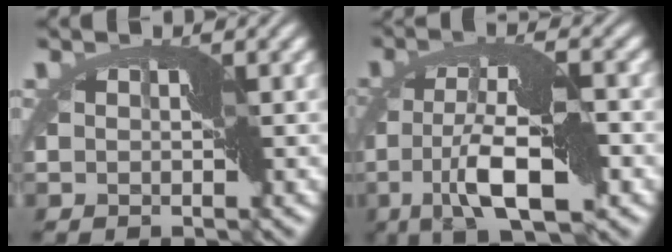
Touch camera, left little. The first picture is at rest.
{"total": 7.5, "force": [-2.3, 2.0, 6.9], "torque": [-0.141, 0.007, -0.045]}